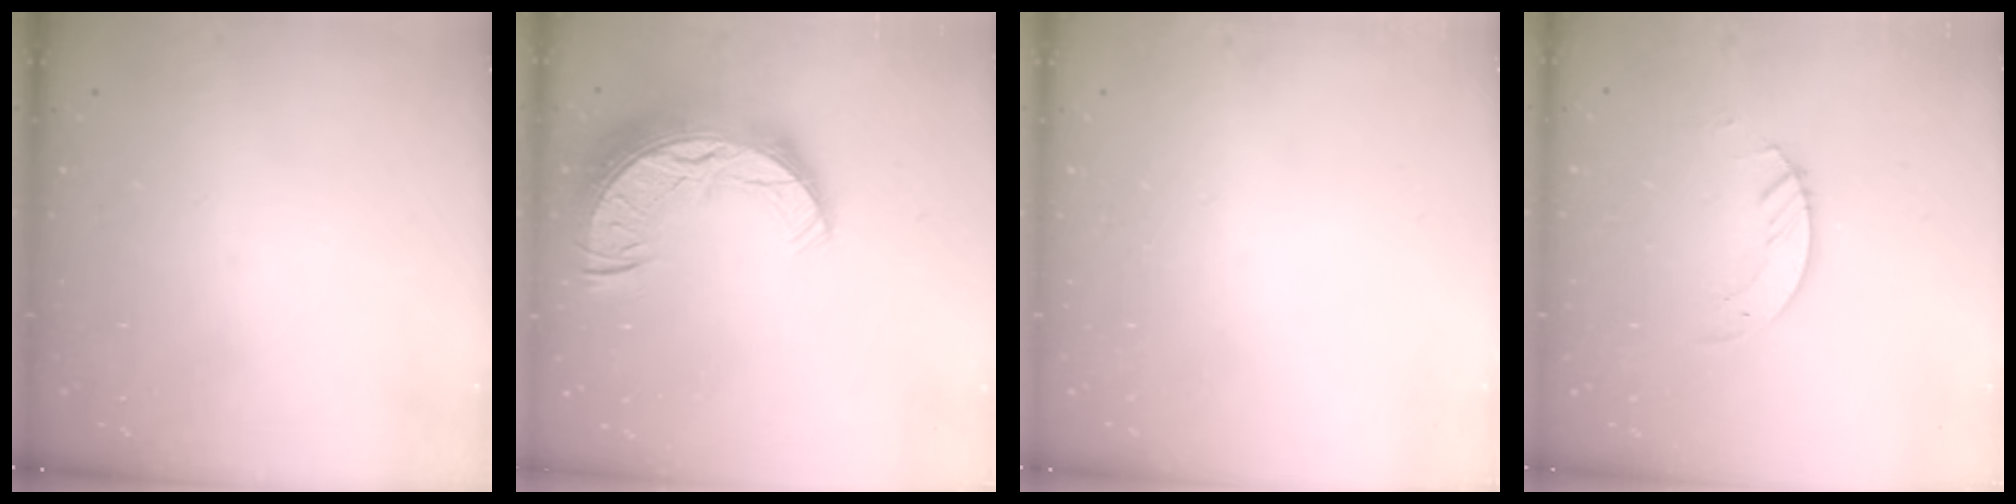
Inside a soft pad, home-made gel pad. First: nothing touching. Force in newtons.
{"total": 19.3, "press": 19.2, "slide": 1.4}
{"total": 0.0}
{"total": 2.9, "press": 2.9, "slide": 0.3}